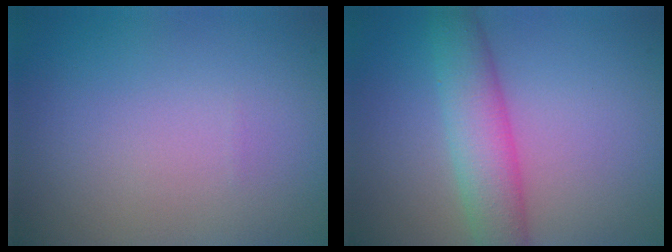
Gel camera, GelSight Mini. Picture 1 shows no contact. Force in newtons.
{"total": 4.7, "press": 4.7, "slide": 0.1}